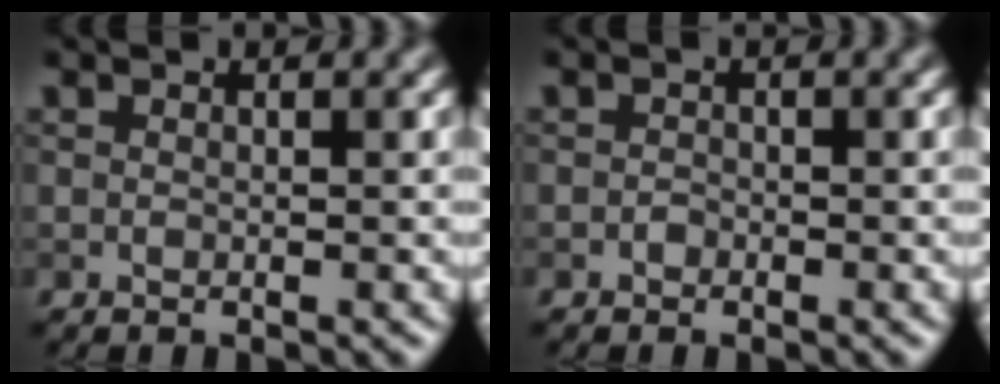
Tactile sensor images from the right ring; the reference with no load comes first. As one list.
[{"total": 0.6, "force": [-0.4, 0.5, 0.1], "torque": [0.000, -0.006, -0.010]}]